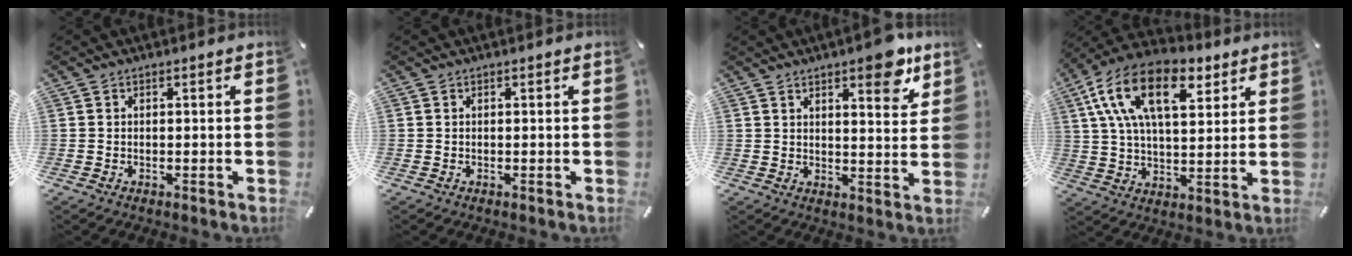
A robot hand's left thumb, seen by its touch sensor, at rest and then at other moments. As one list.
[{"total": 0.0}, {"total": 9.1, "force": [6.4, 2.8, 5.8], "torque": [-0.064, -0.040, 0.102]}, {"total": 18.1, "force": [8.6, 9.3, 12.9], "torque": [-0.259, -0.015, 0.146]}]